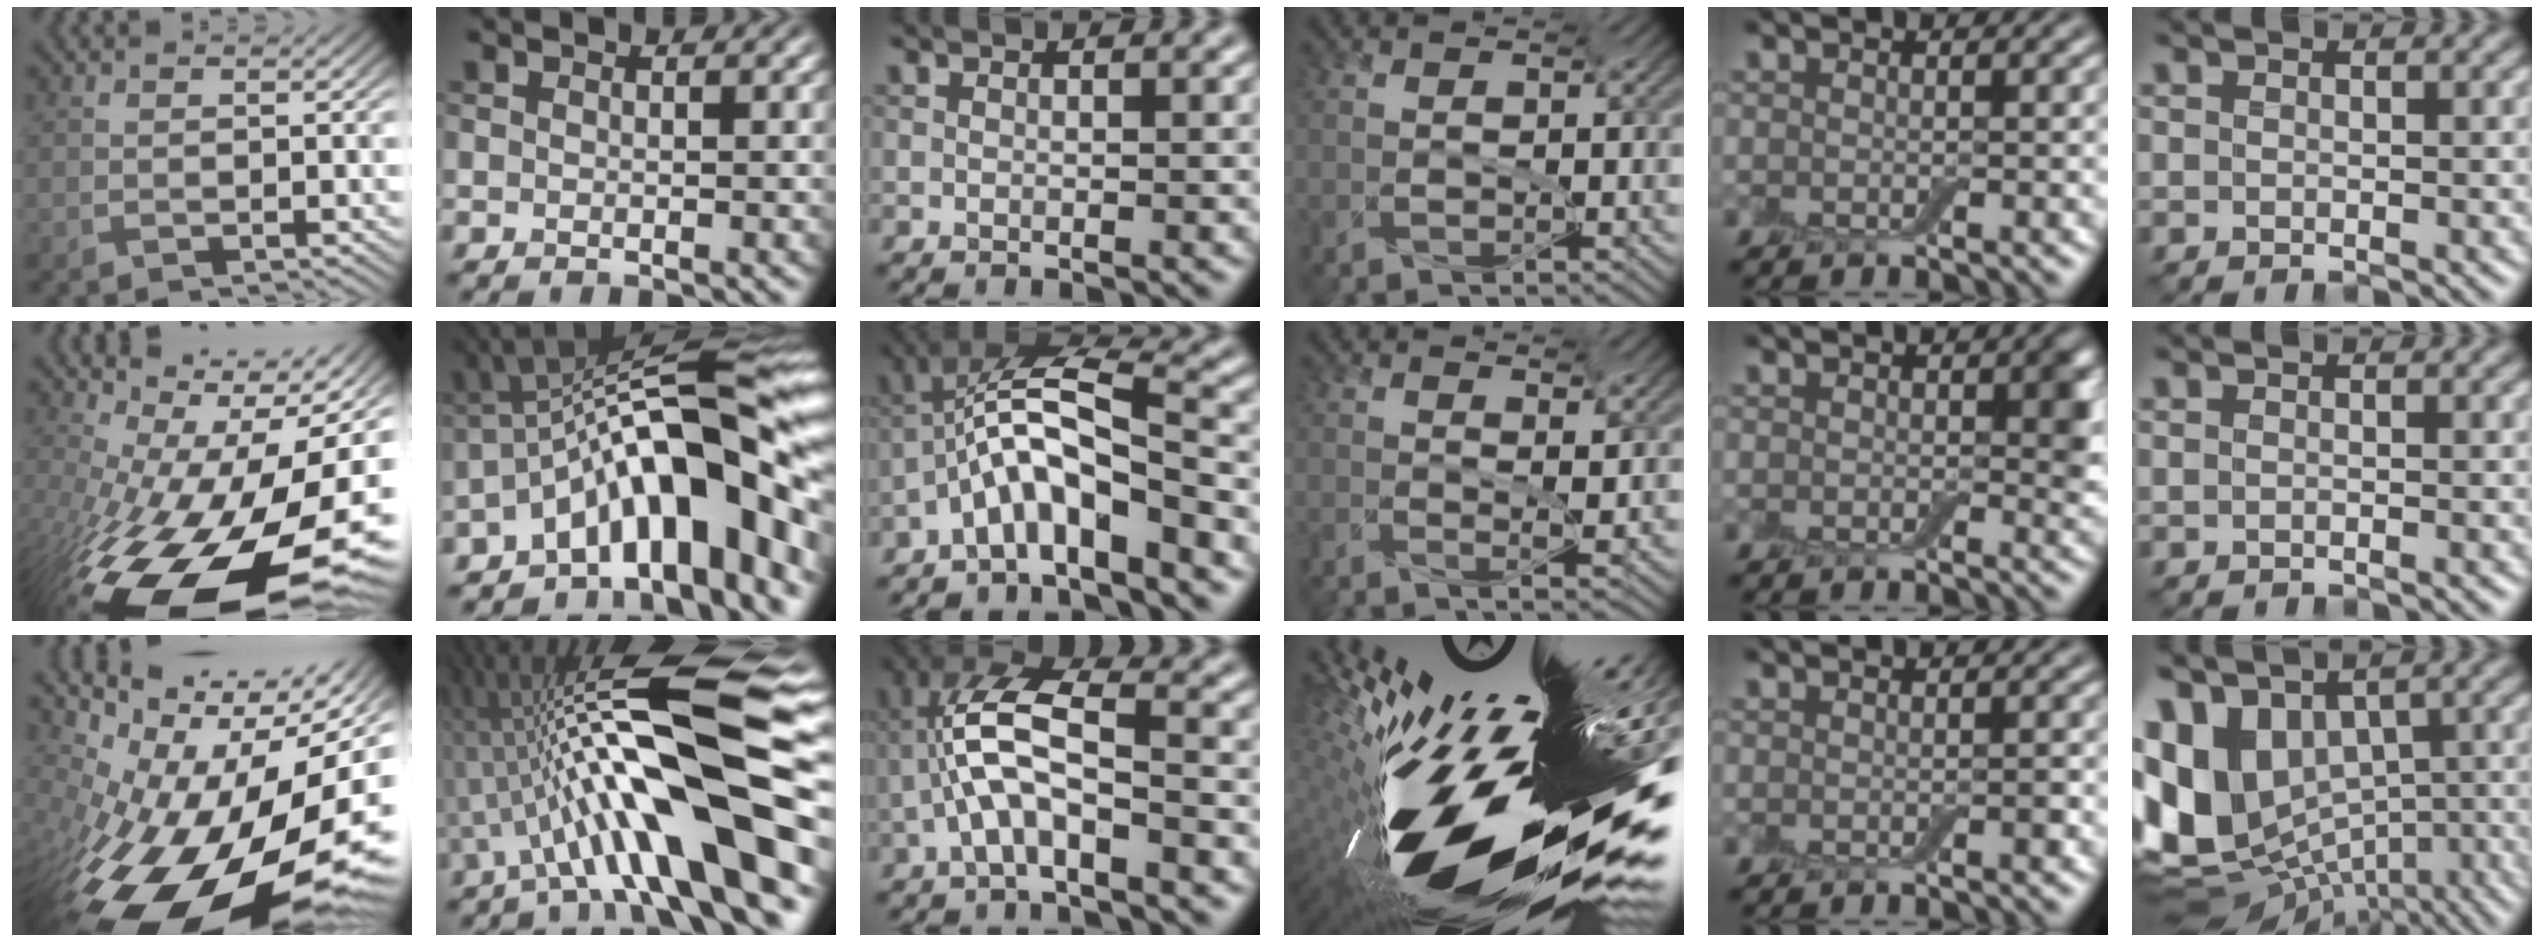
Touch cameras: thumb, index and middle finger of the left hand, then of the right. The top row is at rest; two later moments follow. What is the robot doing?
{"motion": "screw", "object": "jar lid"}